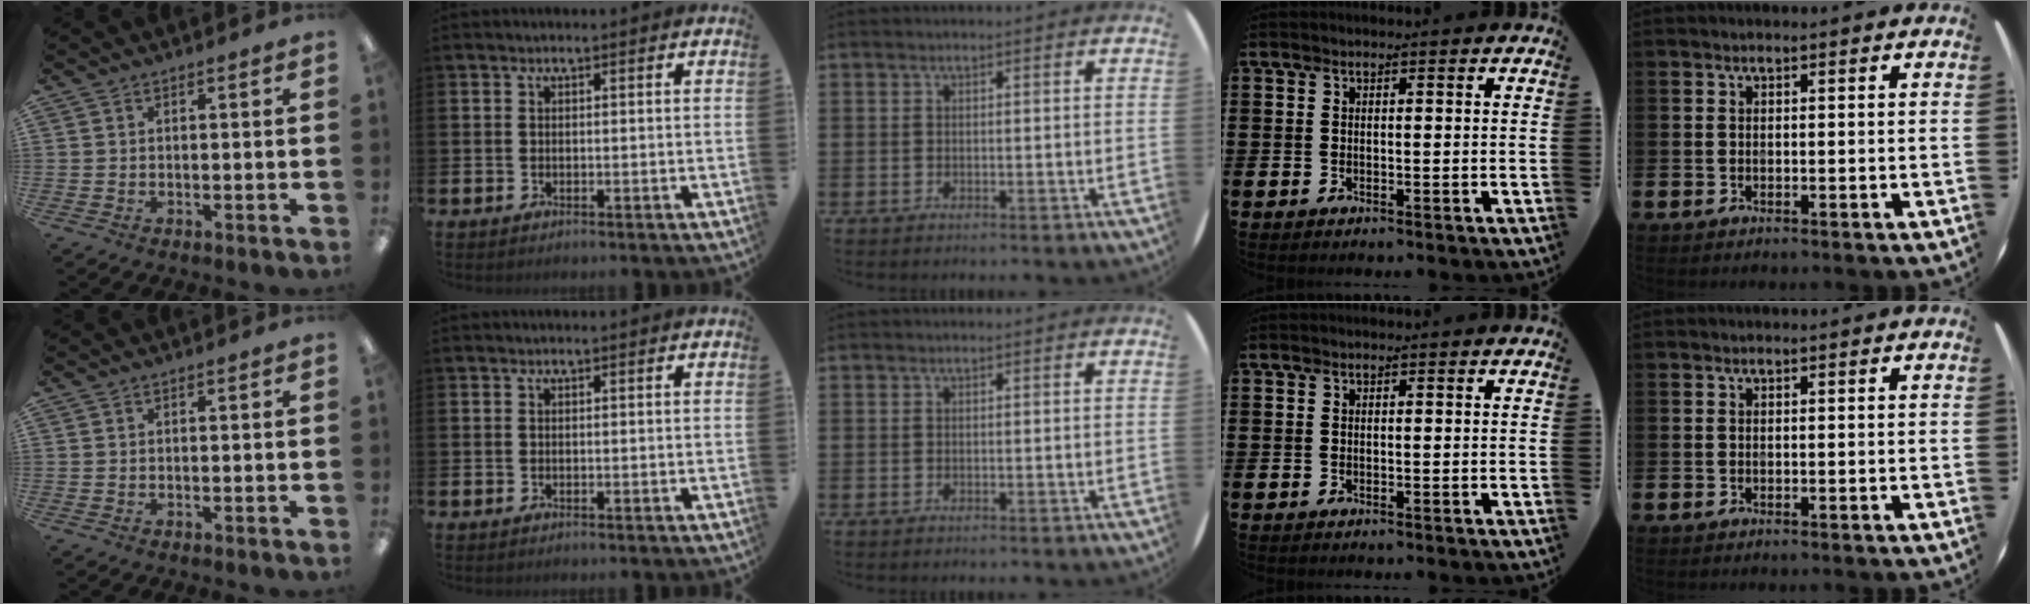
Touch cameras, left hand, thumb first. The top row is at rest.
{}